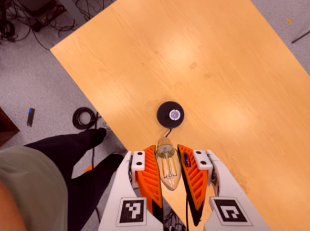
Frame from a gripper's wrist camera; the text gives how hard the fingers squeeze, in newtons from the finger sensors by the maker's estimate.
{"total": 19.7, "left": 21.5, "right": 18.0}